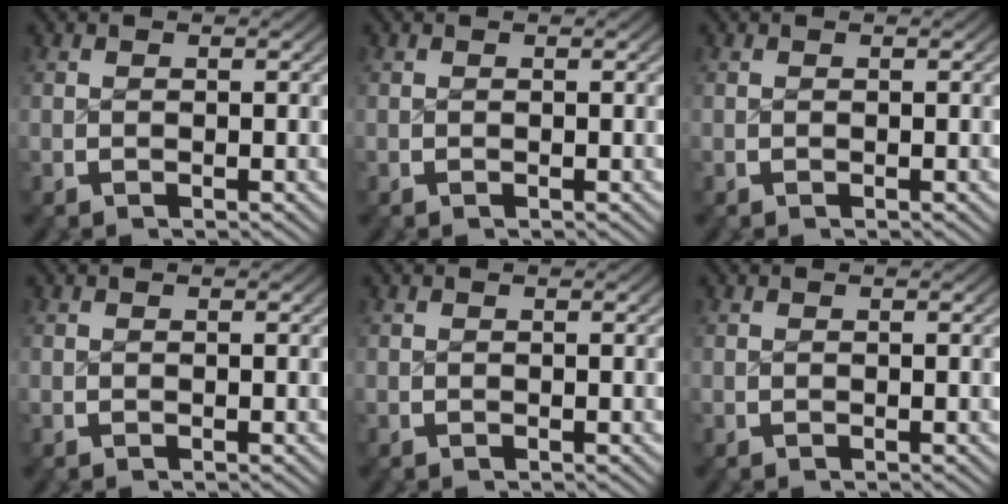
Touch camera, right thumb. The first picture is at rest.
{"total": 0.0}
{"total": 0.0}
{"total": 0.0}
{"total": 0.0}
{"total": 0.0}